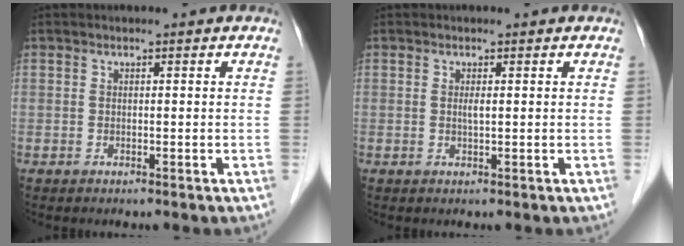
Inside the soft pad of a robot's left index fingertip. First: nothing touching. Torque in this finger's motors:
{"motor_torque": [0.29, 0.20, 0.00, 0.00]}